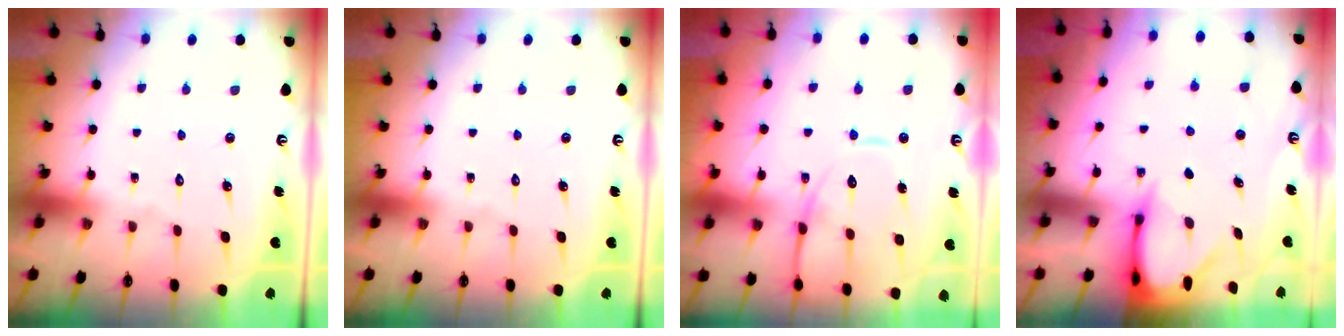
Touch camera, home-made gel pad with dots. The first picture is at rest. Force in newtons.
{"total": 0.0}
{"total": 12.6, "press": 12.6, "slide": 1.2}
{"total": 3.5, "press": 3.5, "slide": 0.3}